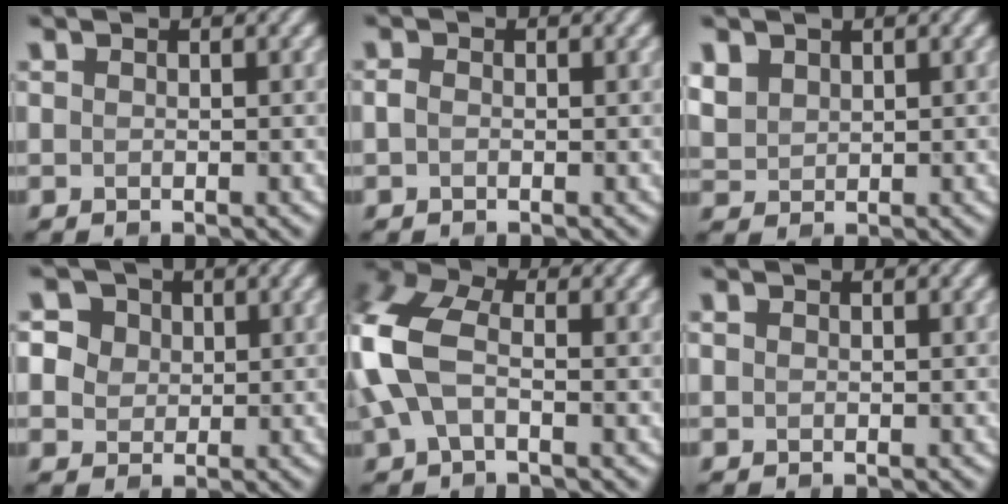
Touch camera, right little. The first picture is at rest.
{"total": 0.8, "force": [-0.5, 0.5, 0.4], "torque": [-0.009, 0.002, -0.010]}
{"total": 2.3, "force": [1.0, 1.8, 1.0], "torque": [-0.037, 0.000, 0.033]}
{"total": 8.4, "force": [3.9, 6.5, 3.5], "torque": [-0.076, 0.031, 0.055]}
{"total": 8.1, "force": [-0.3, 5.0, 6.4], "torque": [-0.185, 0.014, -0.015]}
{"total": 0.5, "force": [-0.2, 0.5, 0.1], "torque": [0.001, 0.003, -0.008]}